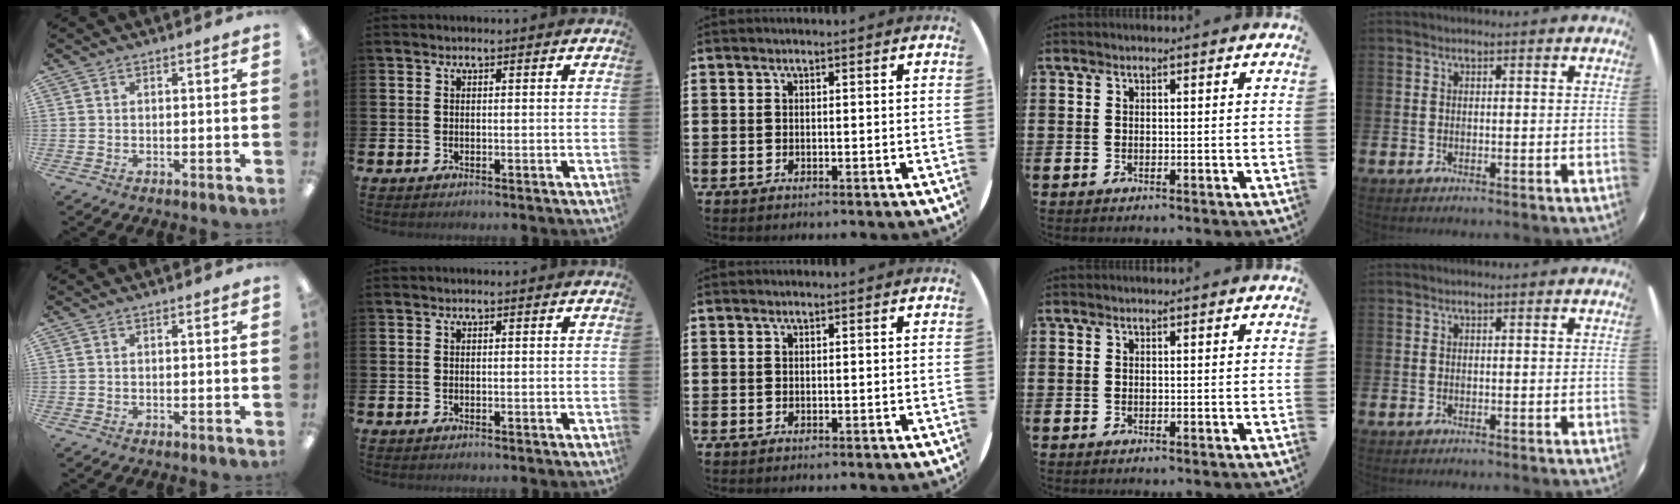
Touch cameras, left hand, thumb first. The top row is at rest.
{}